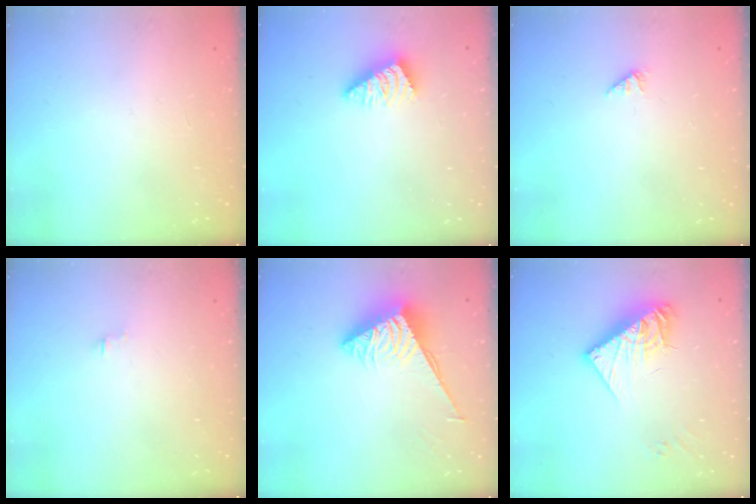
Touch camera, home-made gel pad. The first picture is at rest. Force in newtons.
{"total": 2.4, "press": 2.4, "slide": 0.4}
{"total": 1.0, "press": 1.0, "slide": 0.2}
{"total": 0.0}
{"total": 3.9, "press": 3.9, "slide": 0.4}
{"total": 12.5, "press": 12.4, "slide": 1.1}